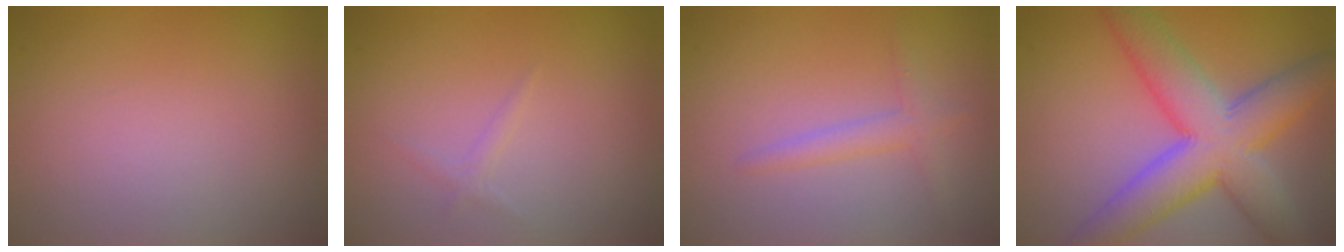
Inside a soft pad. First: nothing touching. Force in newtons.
{"total": 0.7, "press": 0.7, "slide": 0.0}
{"total": 1.8, "press": 1.8, "slide": 0.1}
{"total": 9.7, "press": 9.7, "slide": 0.4}